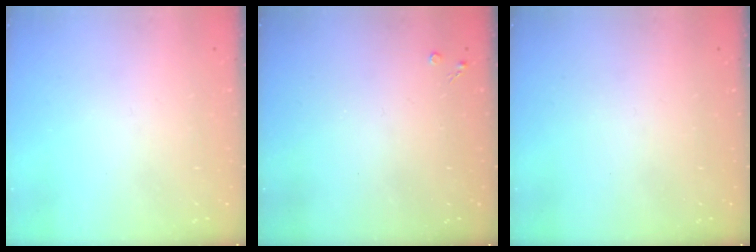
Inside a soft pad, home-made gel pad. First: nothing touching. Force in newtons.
{"total": 2.1, "press": 2.1, "slide": 0.4}
{"total": 0.0}